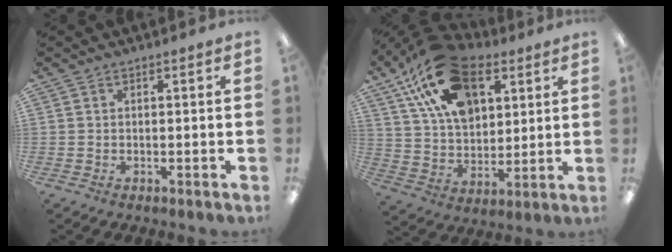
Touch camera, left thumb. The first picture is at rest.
{"total": 21.0, "force": [11.3, 13.0, 12.0], "torque": [-0.209, -0.034, 0.207]}